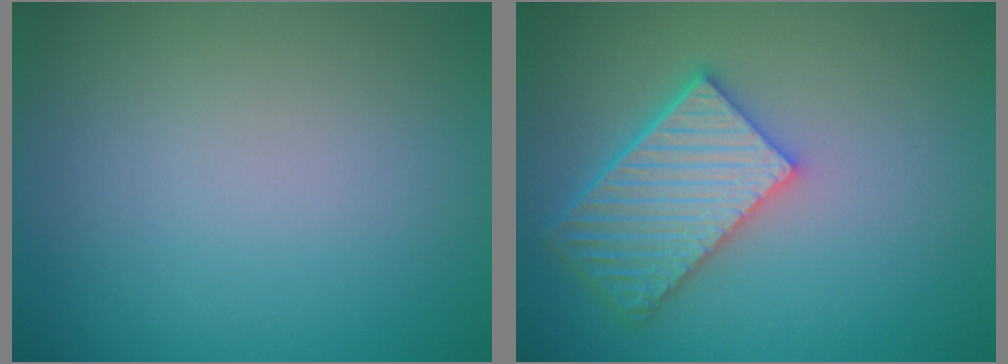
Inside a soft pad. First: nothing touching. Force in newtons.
{"total": 5.5, "press": 4.6, "slide": 3.0}